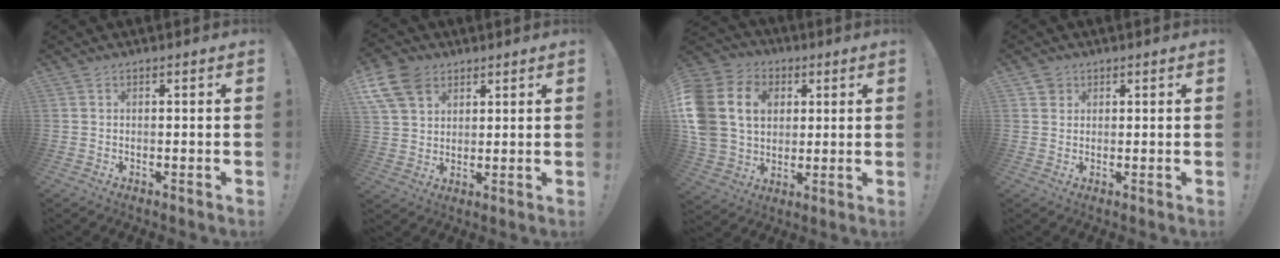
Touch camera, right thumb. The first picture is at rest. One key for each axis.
{"total": 11.0, "fx": 6.0, "fy": 7.5, "fz": 5.3, "tx": -0.113, "ty": -0.027, "tz": 0.119}
{"total": 19.2, "fx": 4.5, "fy": 14.8, "fz": 11.3, "tx": -0.206, "ty": -0.010, "tz": 0.090}
{"total": 2.2, "fx": 1.3, "fy": 1.8, "fz": 0.2, "tx": 0.004, "ty": -0.005, "tz": 0.023}